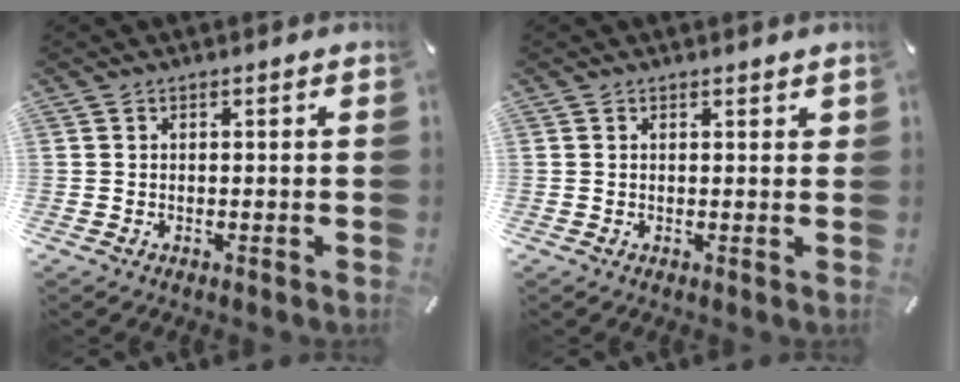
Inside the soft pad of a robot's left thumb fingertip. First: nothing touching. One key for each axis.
{"total": 0.9, "fx": 0.4, "fy": 0.5, "fz": 0.6, "tx": -0.005, "ty": -0.001, "tz": 0.006}